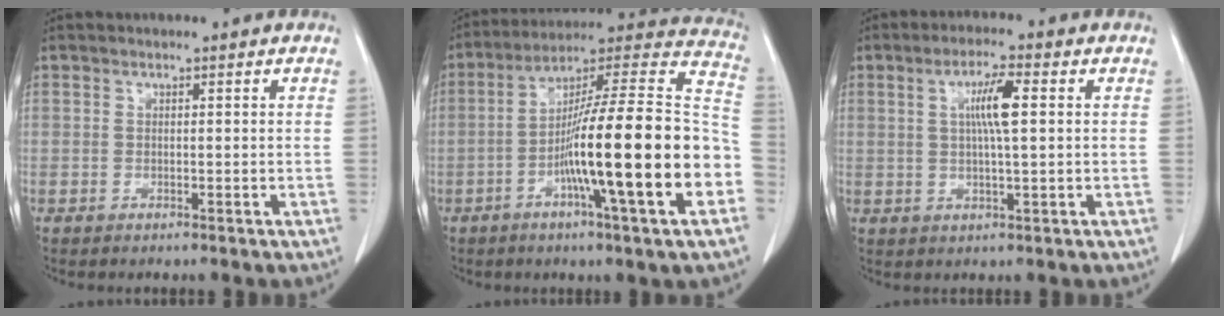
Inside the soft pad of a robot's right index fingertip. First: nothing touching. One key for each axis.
{"total": 24.3, "fx": -6.5, "fy": 0.4, "fz": 23.4, "tx": -0.311, "ty": 0.001, "tz": -0.114}
{"total": 5.6, "fx": 1.2, "fy": 0.4, "fz": 5.5, "tx": -0.101, "ty": 0.004, "tz": 0.021}